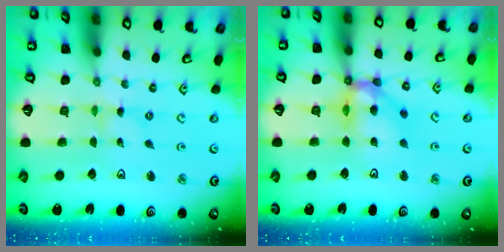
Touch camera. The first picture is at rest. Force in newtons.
{"total": 13.6, "press": 13.5, "slide": 2.1}